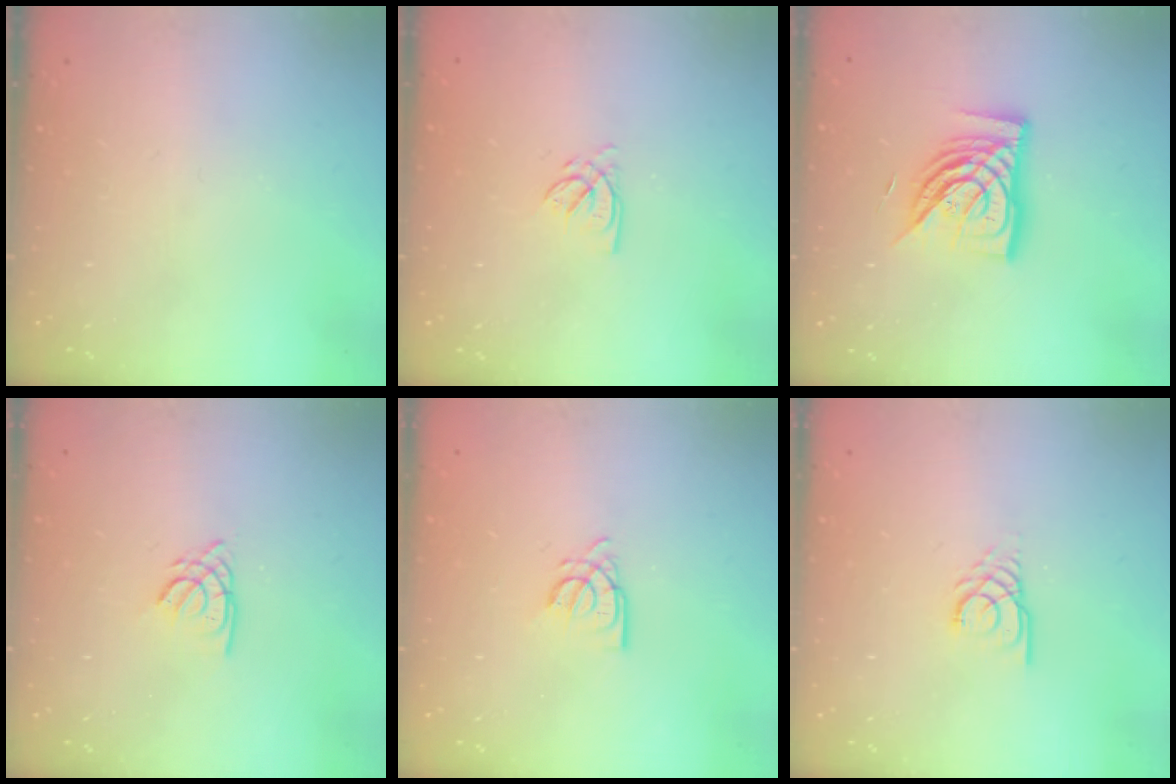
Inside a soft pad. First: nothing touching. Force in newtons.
{"total": 2.3, "press": 2.3, "slide": 0.3}
{"total": 13.8, "press": 13.7, "slide": 1.3}
{"total": 2.2, "press": 2.2, "slide": 0.0}
{"total": 6.7, "press": 6.7, "slide": 0.5}
{"total": 3.2, "press": 3.2, "slide": 0.2}